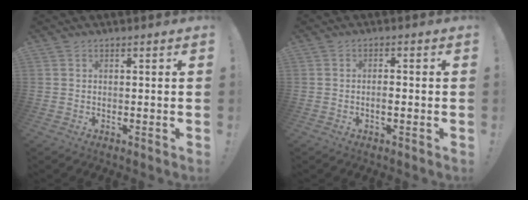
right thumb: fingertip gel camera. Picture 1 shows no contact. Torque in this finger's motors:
{"motor_torque": [-0.09, 0.06, -0.23, 0.26, 0.01]}